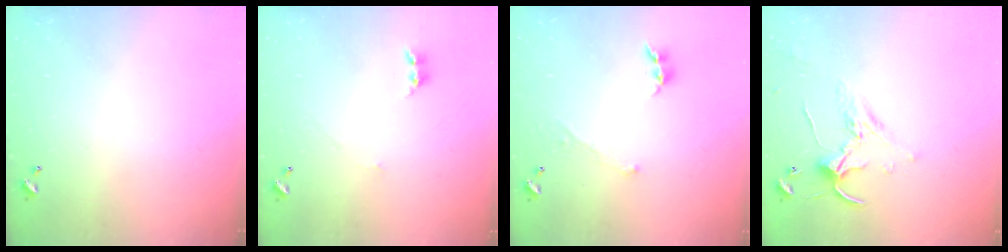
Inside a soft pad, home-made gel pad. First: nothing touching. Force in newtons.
{"total": 0.9, "press": 0.8, "slide": 0.4}
{"total": 1.3, "press": 1.2, "slide": 0.5}
{"total": 1.5, "press": 1.5, "slide": 0.3}